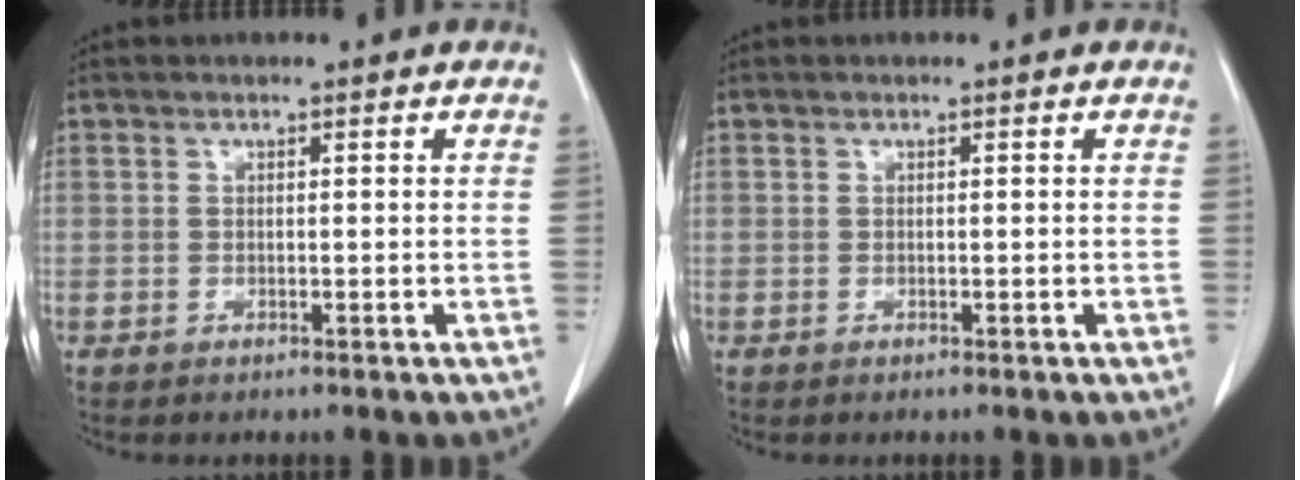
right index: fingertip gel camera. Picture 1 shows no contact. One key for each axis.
{"total": 0.0}